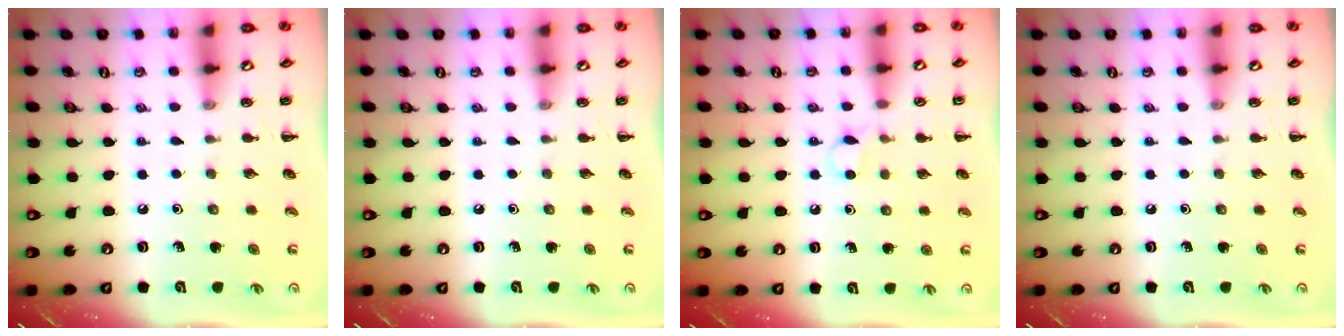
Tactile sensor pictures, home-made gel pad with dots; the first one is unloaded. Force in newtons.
{"total": 0.0}
{"total": 3.7, "press": 3.5, "slide": 1.1}
{"total": 0.0}